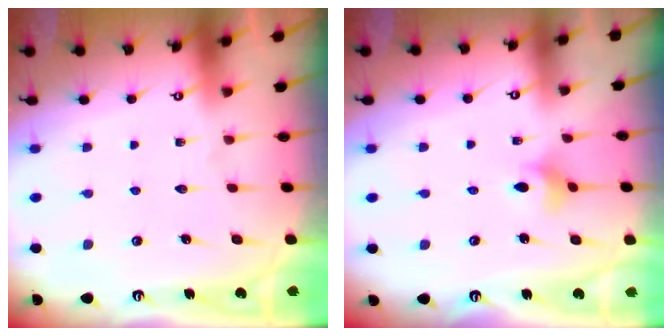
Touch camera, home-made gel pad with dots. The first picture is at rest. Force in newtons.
{"total": 4.7, "press": 4.6, "slide": 0.6}